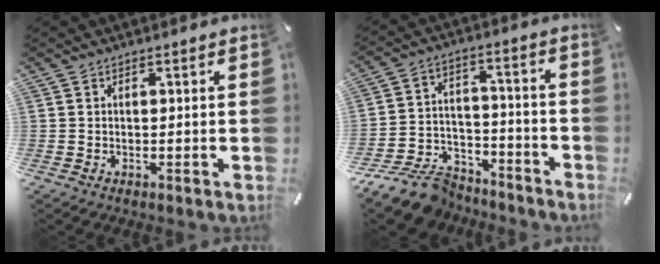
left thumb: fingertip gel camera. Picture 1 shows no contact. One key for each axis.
{"total": 12.8, "fx": -9.7, "fy": 7.0, "fz": 4.4, "tx": -0.072, "ty": 0.061, "tz": -0.173}